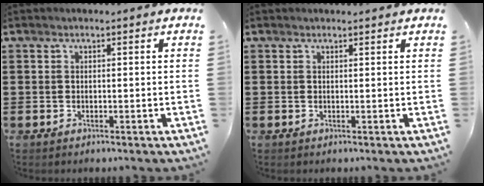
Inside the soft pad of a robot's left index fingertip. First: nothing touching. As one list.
[{"total": 0.6, "force": [0.6, 0.0, 0.2], "torque": [-0.005, 0.000, 0.012]}]